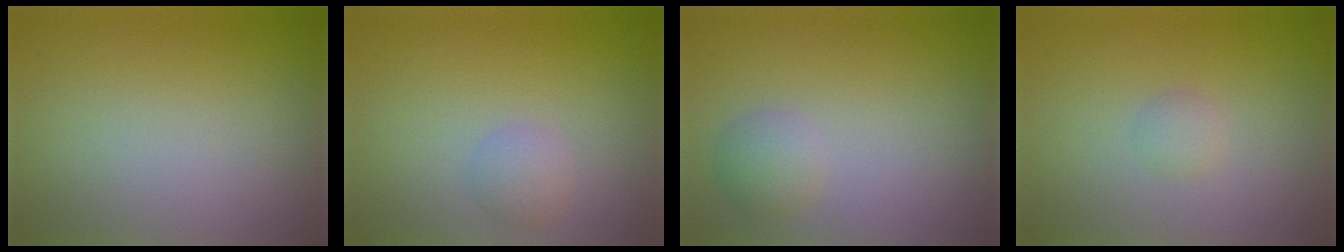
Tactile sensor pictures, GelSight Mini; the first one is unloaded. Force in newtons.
{"total": 1.7, "press": 1.7, "slide": 0.1}
{"total": 2.1, "press": 2.1, "slide": 0.1}
{"total": 1.0, "press": 1.0, "slide": 0.1}